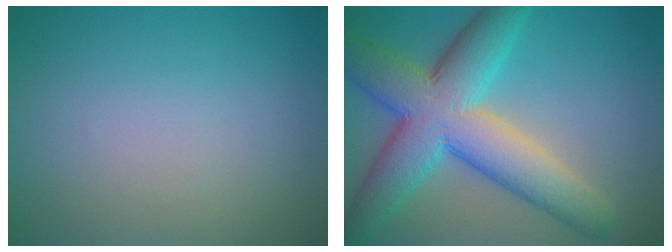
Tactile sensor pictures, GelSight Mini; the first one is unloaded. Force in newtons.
{"total": 10.6, "press": 10.6, "slide": 0.3}